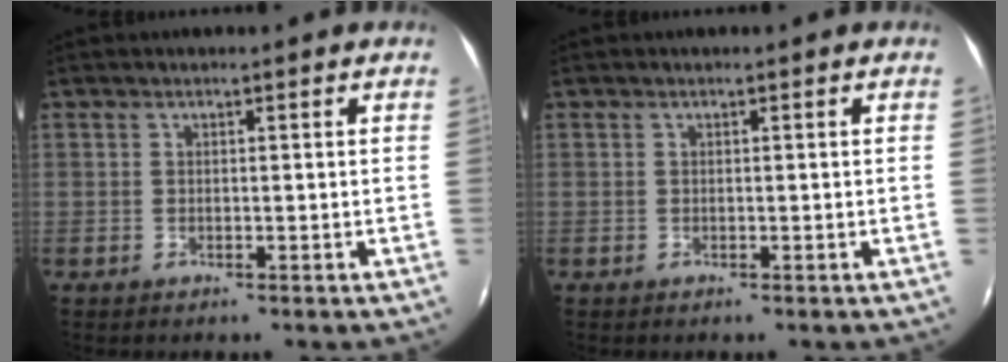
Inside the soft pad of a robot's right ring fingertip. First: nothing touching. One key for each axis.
{"total": 0.0}